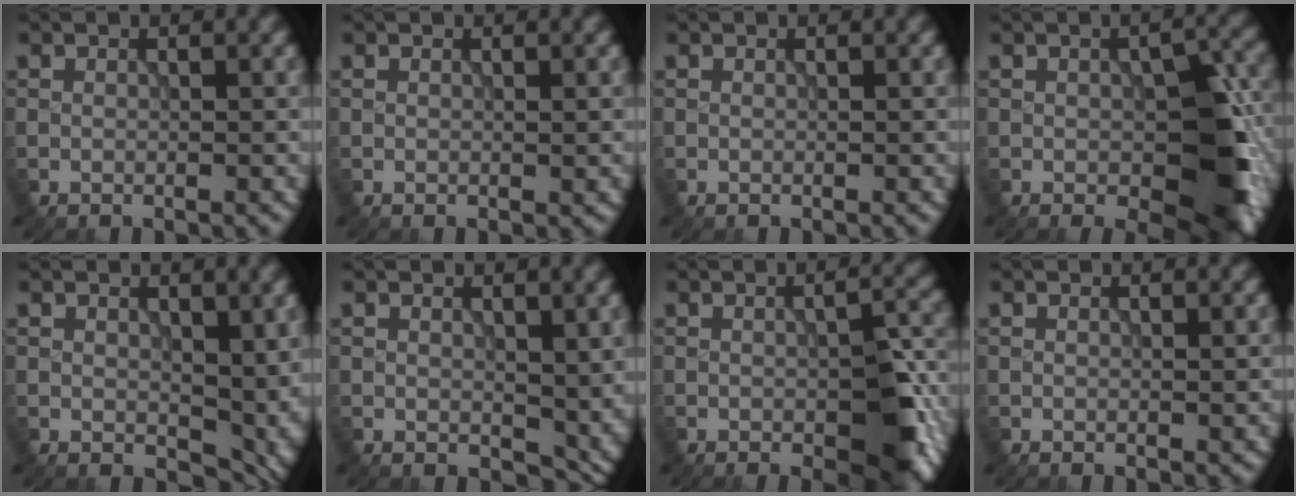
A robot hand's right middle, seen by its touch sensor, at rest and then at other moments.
{"total": 0.0}
{"total": 0.0}
{"total": 9.7, "force": [-2.1, 5.0, 8.0], "torque": [-0.115, -0.016, -0.025]}
{"total": 5.2, "force": [0.6, 3.4, 3.8], "torque": [-0.058, -0.022, 0.021]}
{"total": 3.6, "force": [0.7, 2.3, 2.6], "torque": [-0.043, -0.015, 0.018]}
{"total": 7.0, "force": [-2.4, 3.1, 5.7], "torque": [-0.075, -0.010, -0.033]}
{"total": 0.0}